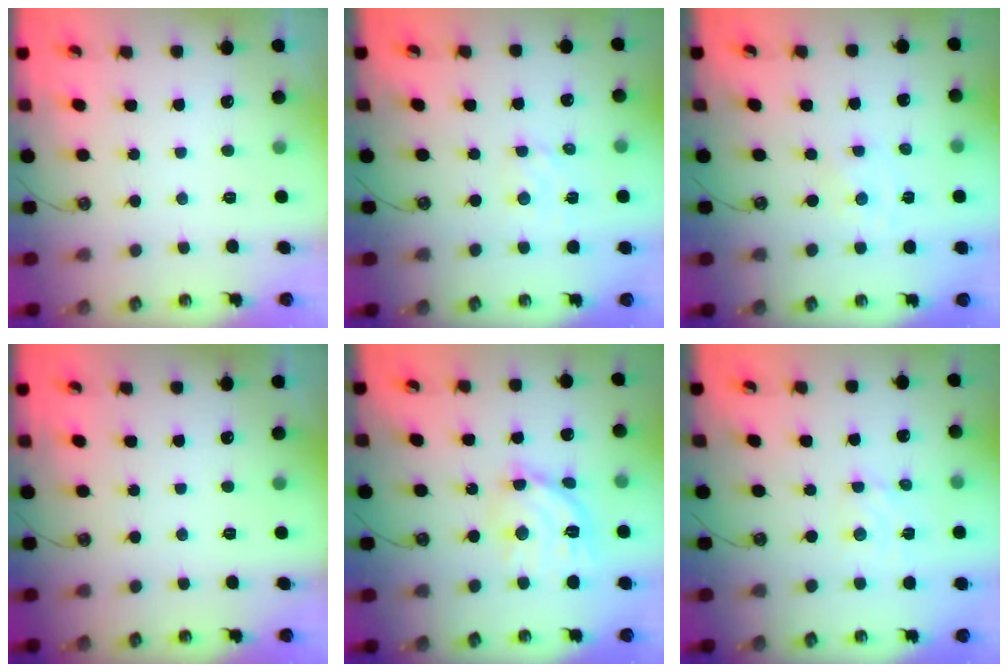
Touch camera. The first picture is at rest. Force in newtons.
{"total": 2.0, "press": 2.0, "slide": 0.3}
{"total": 0.0}
{"total": 0.0}
{"total": 14.8, "press": 14.8, "slide": 1.1}
{"total": 2.5, "press": 2.5, "slide": 0.3}